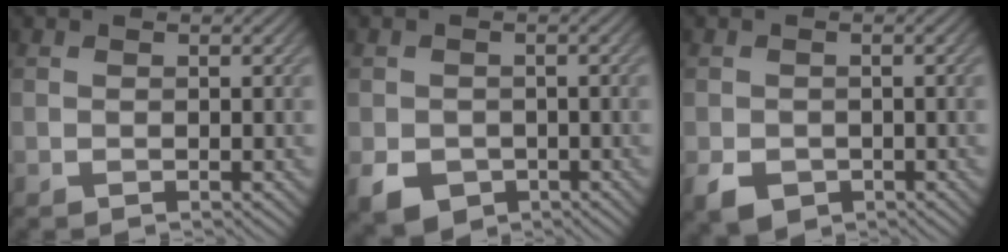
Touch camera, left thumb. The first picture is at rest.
{"total": 4.0, "force": [-1.8, 3.2, 1.7], "torque": [-0.037, -0.017, -0.035]}
{"total": 3.3, "force": [-1.5, 2.5, 1.4], "torque": [-0.033, -0.015, -0.030]}